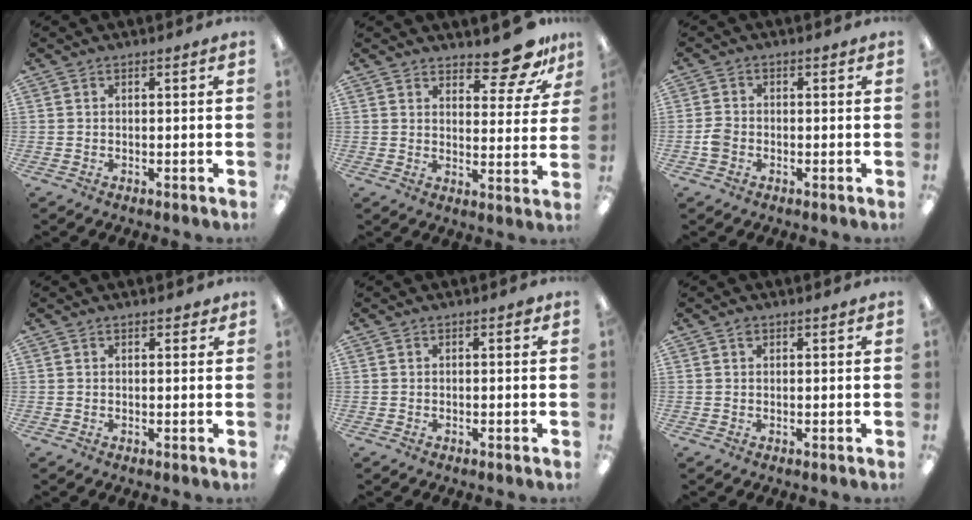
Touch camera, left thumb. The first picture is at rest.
{"total": 10.6, "force": [8.8, 3.0, 5.0], "torque": [-0.052, -0.066, 0.152]}
{"total": 3.0, "force": [-1.1, 2.4, 1.5], "torque": [-0.023, 0.007, -0.020]}
{"total": 1.4, "force": [1.1, 0.6, 0.6], "torque": [-0.004, -0.002, 0.017]}
{"total": 0.7, "force": [0.3, 0.3, 0.5], "torque": [-0.009, 0.002, 0.005]}
{"total": 1.1, "force": [0.7, 0.6, 0.5], "torque": [-0.004, -0.003, 0.012]}